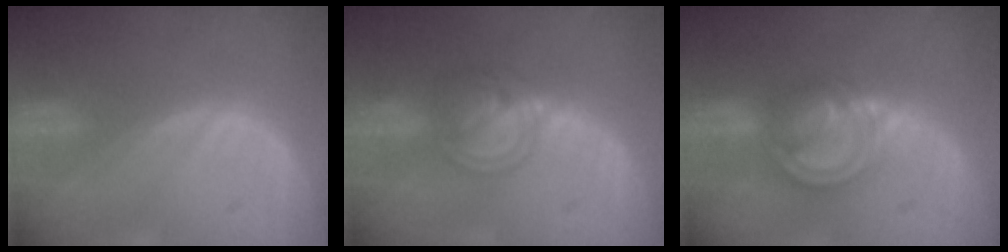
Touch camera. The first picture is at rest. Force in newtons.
{"total": 6.2, "press": 5.3, "slide": 3.1}
{"total": 7.9, "press": 6.7, "slide": 4.0}